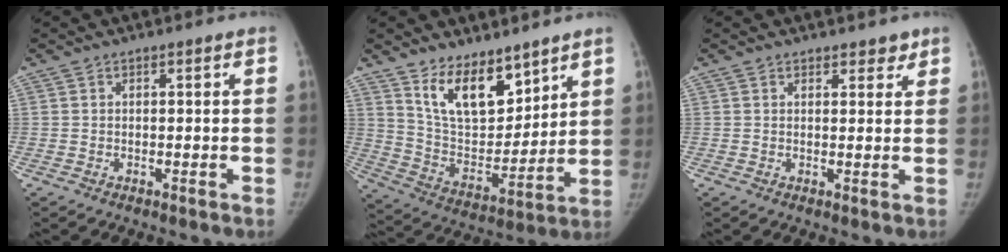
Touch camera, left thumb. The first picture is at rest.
{"total": 14.5, "force": [9.9, 7.1, 7.9], "torque": [-0.088, -0.073, 0.194]}
{"total": 2.4, "force": [1.9, 1.3, 0.6], "torque": [0.015, -0.009, 0.020]}